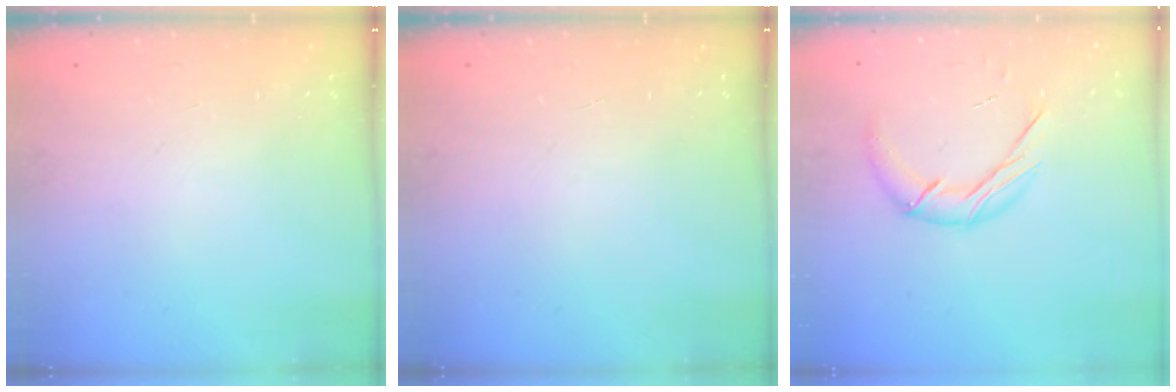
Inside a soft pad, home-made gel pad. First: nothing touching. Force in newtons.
{"total": 0.0}
{"total": 9.1, "press": 9.1, "slide": 0.6}